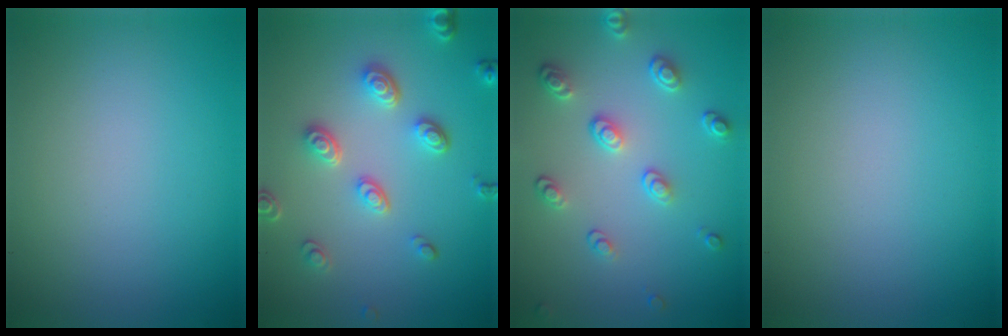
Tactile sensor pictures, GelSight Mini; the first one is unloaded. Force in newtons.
{"total": 3.8, "press": 3.2, "slide": 2.0}
{"total": 3.3, "press": 2.8, "slide": 1.7}
{"total": 0.0}